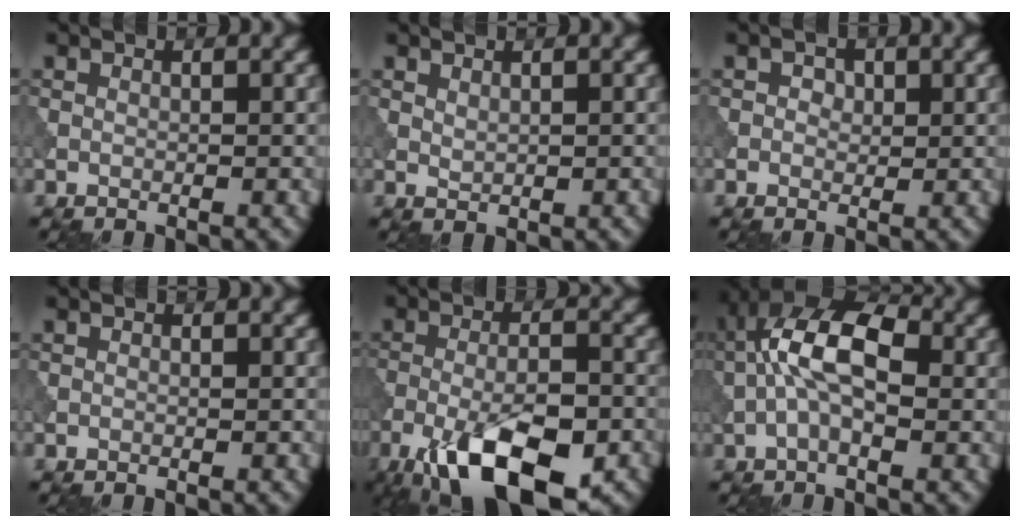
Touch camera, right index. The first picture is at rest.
{"total": 0.9, "force": [0.6, 0.4, 0.6], "torque": [-0.016, -0.005, 0.015]}
{"total": 1.4, "force": [0.3, 1.1, 0.8], "torque": [-0.008, -0.002, -0.002]}
{"total": 0.0}
{"total": 12.7, "force": [-7.0, 4.8, 9.4], "torque": [-0.176, -0.021, -0.122]}
{"total": 8.4, "force": [-0.1, 4.1, 7.3], "torque": [-0.147, 0.025, -0.019]}